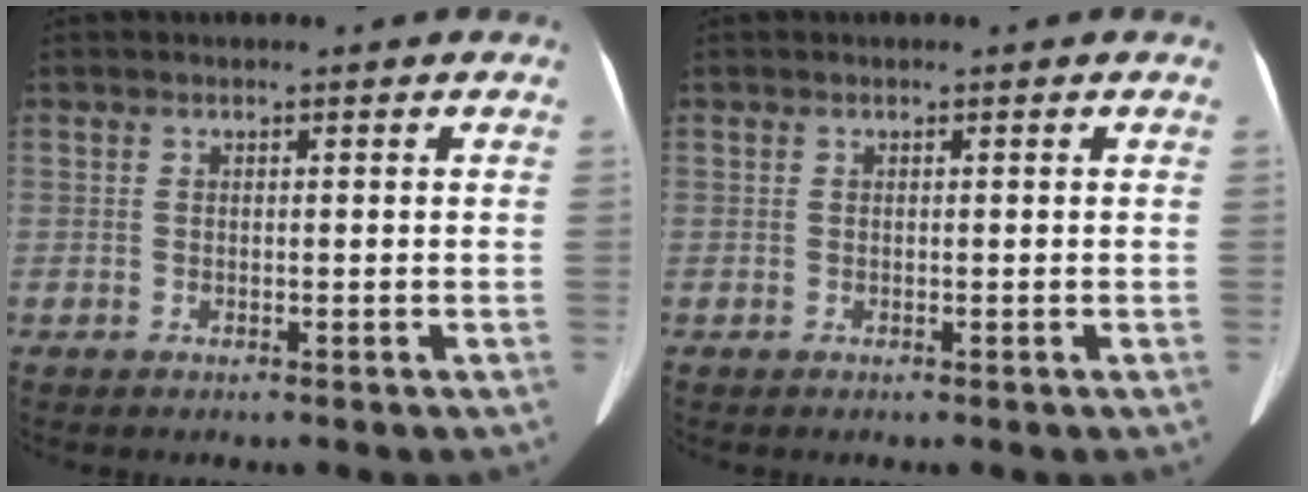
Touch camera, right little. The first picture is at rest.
{"total": 0.0}